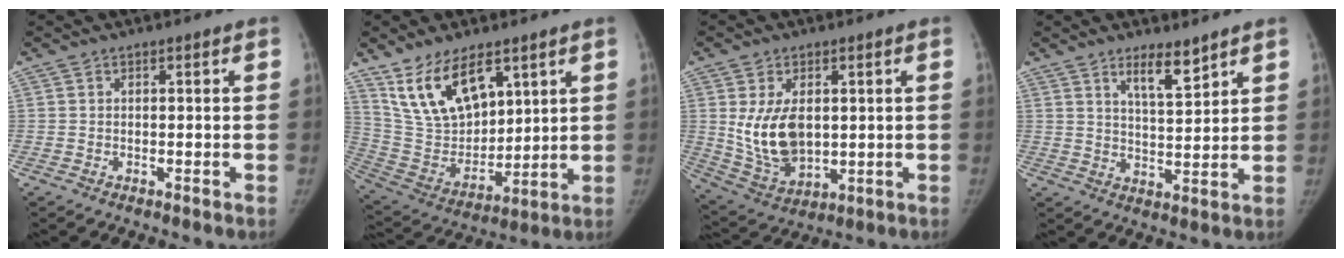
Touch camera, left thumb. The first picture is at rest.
{"total": 16.2, "force": [9.4, 8.6, 10.0], "torque": [-0.146, -0.045, 0.200]}
{"total": 11.6, "force": [1.5, 7.2, 9.0], "torque": [-0.147, -0.016, 0.049]}
{"total": 6.2, "force": [4.5, 1.5, 4.0], "torque": [-0.054, -0.040, 0.078]}